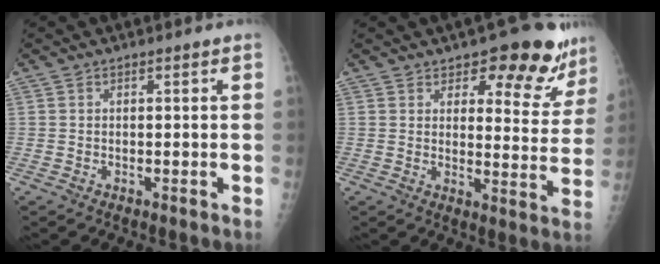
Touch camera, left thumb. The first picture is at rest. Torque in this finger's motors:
{"motor_torque": [0.07, 0.45, -0.08, -0.24, 0.06]}